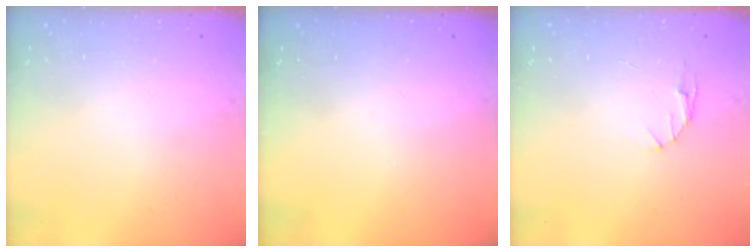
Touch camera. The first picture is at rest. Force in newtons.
{"total": 0.0}
{"total": 3.1, "press": 3.1, "slide": 0.4}